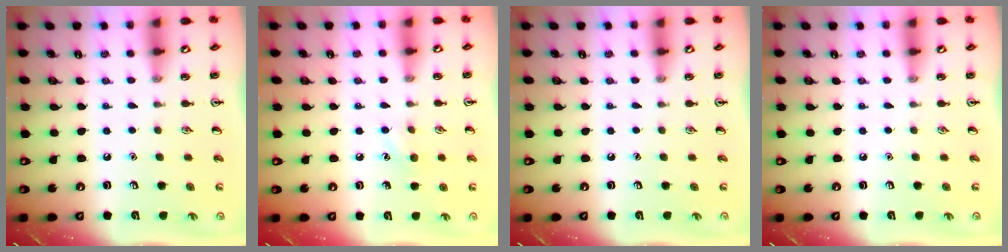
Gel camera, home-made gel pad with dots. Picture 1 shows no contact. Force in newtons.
{"total": 6.6, "press": 6.3, "slide": 2.0}
{"total": 0.0}
{"total": 0.0}